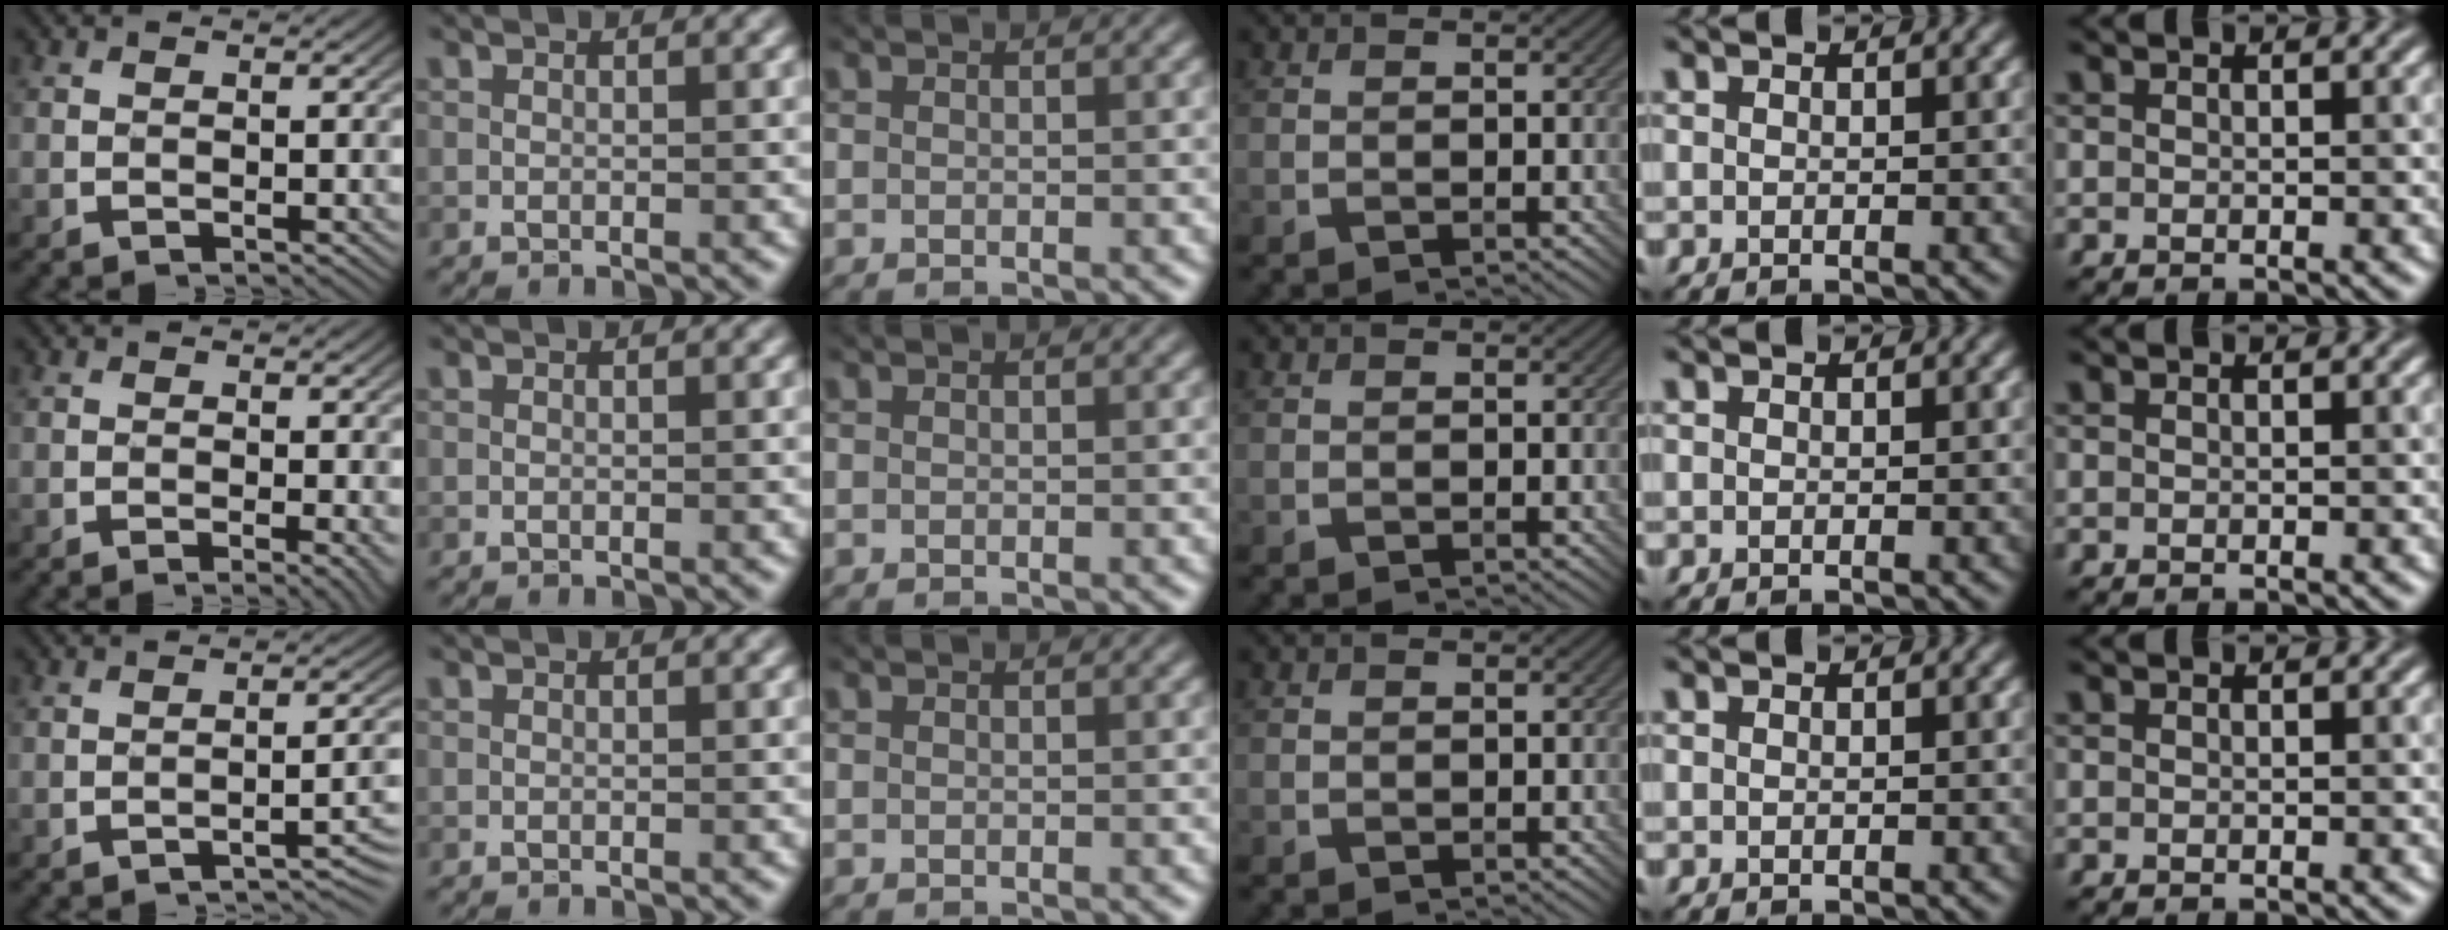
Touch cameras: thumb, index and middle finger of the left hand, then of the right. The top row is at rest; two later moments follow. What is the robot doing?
{"motion": "screw", "object": "bottle cap"}